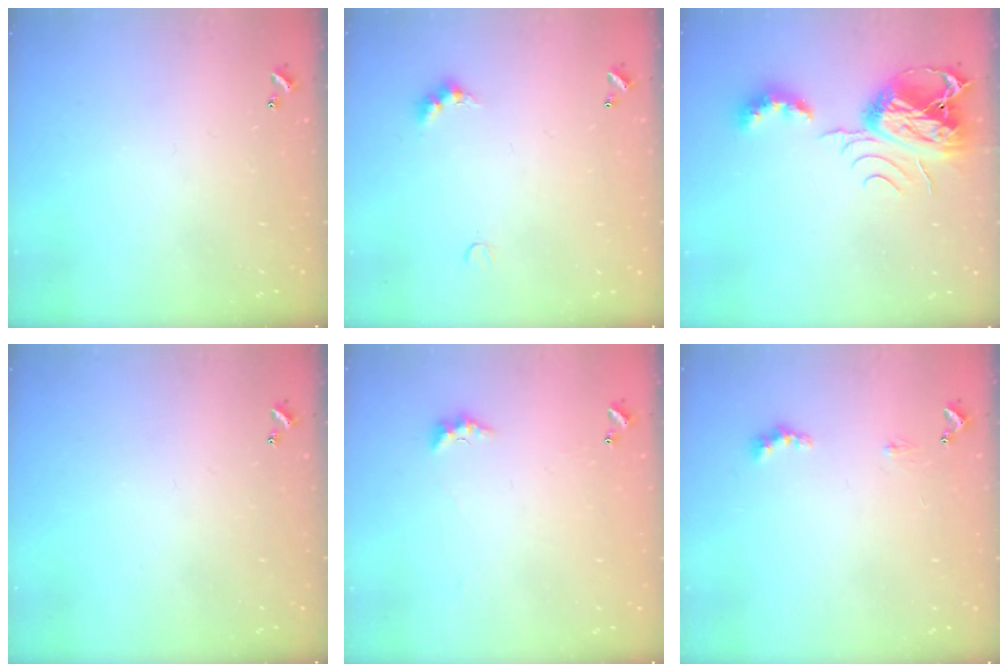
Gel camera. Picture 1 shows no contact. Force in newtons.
{"total": 2.9, "press": 2.8, "slide": 0.7}
{"total": 9.2, "press": 9.1, "slide": 1.3}
{"total": 0.0}
{"total": 3.1, "press": 3.1, "slide": 0.7}
{"total": 2.0, "press": 1.9, "slide": 0.4}